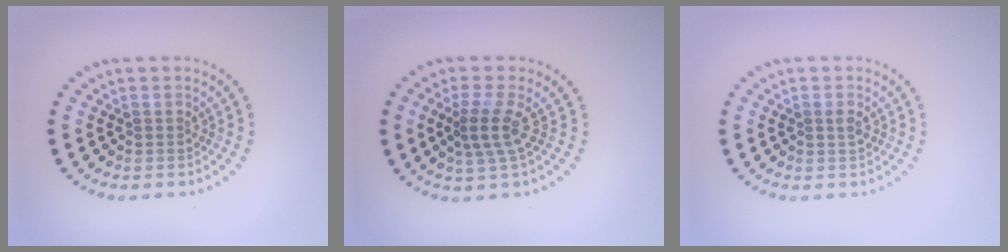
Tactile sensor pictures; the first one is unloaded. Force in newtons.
{"total": 2.9, "press": 2.1, "slide": 1.9}
{"total": 0.9, "press": 0.9, "slide": 0.0}